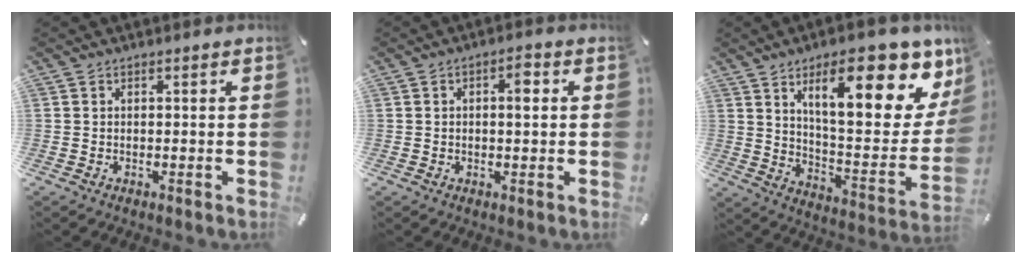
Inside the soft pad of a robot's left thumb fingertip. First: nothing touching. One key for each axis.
{"total": 3.4, "fx": 0.6, "fy": 1.5, "fz": 3.1, "tx": -0.047, "ty": 0.003, "tz": 0.004}
{"total": 23.1, "fx": 12.5, "fy": 8.1, "fz": 17.7, "tx": -0.247, "ty": -0.079, "tz": 0.192}